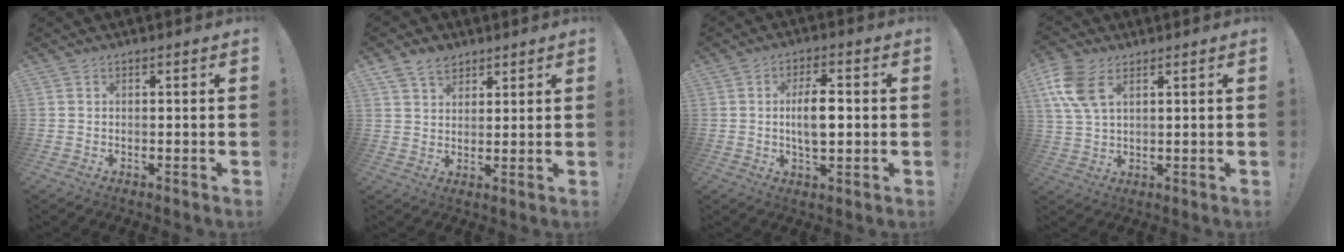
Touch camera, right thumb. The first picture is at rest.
{"total": 6.8, "force": [4.7, 4.4, 2.1], "torque": [-0.033, -0.022, 0.090]}
{"total": 8.5, "force": [0.1, 3.7, 7.6], "torque": [-0.135, -0.003, -0.007]}
{"total": 10.1, "force": [4.5, 5.7, 7.1], "torque": [-0.155, -0.004, 0.087]}